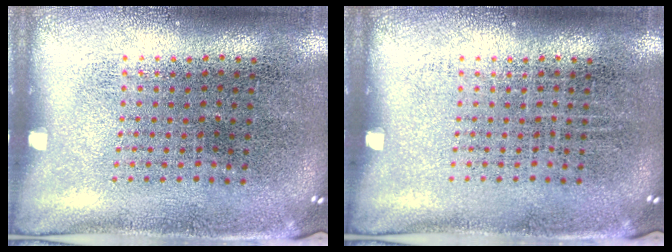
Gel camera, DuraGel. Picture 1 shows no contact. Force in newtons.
{"total": 0.0}